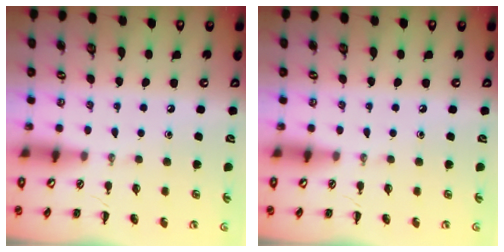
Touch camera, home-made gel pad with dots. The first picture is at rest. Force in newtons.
{"total": 0.0}